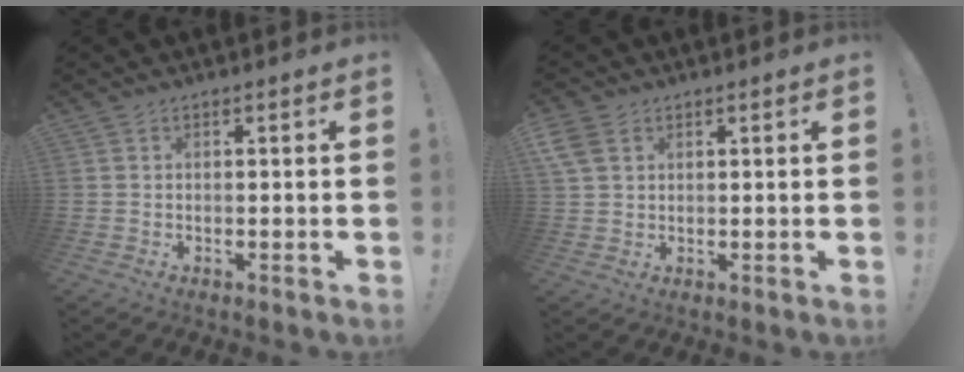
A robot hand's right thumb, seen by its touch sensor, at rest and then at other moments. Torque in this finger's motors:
{"motor_torque": [0.24, 0.40, 0.73, 0.22, 0.13]}